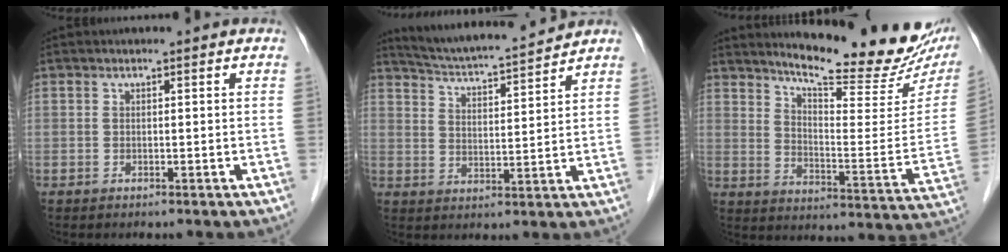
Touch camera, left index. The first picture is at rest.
{"total": 11.5, "force": [11.0, 0.0, 3.6], "torque": [-0.068, 0.008, 0.175]}
{"total": 20.0, "force": [17.2, 2.6, 9.9], "torque": [-0.145, -0.062, 0.227]}